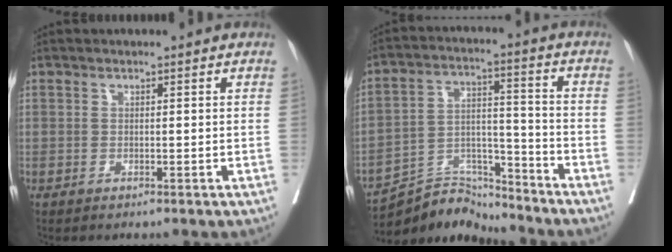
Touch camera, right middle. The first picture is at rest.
{"total": 9.6, "force": [-9.6, 1.1, -0.2], "torque": [0.008, 0.035, -0.175]}